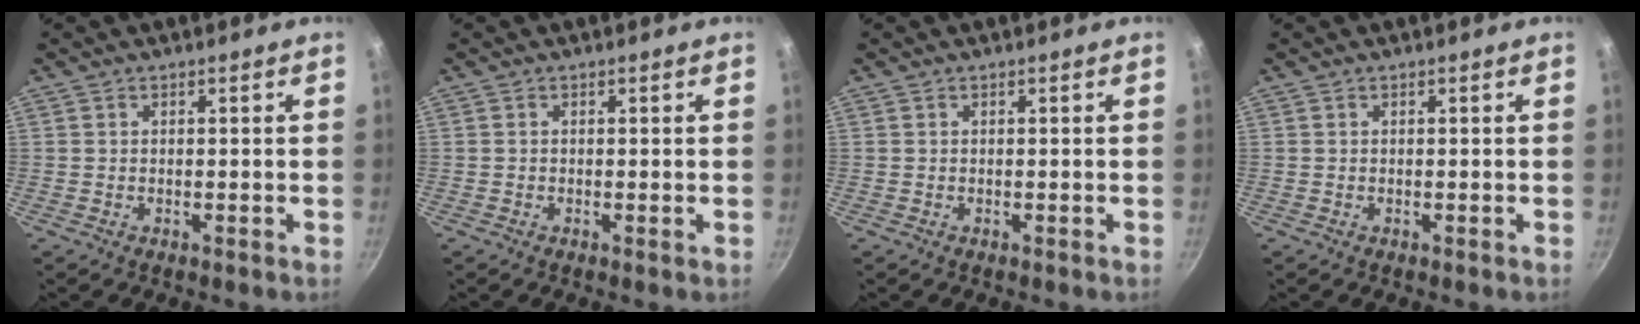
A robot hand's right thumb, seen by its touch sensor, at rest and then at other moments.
{"total": 0.0}
{"total": 0.0}
{"total": 0.0}